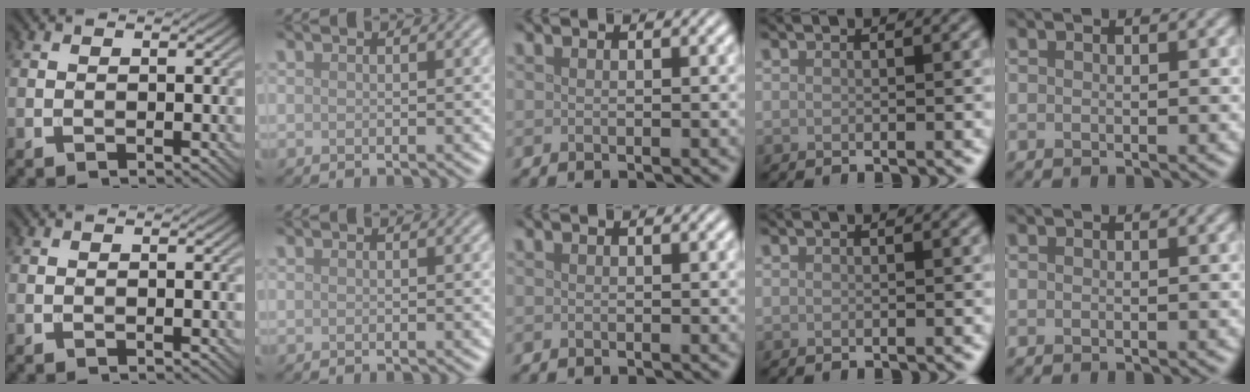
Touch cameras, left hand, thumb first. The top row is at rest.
{}